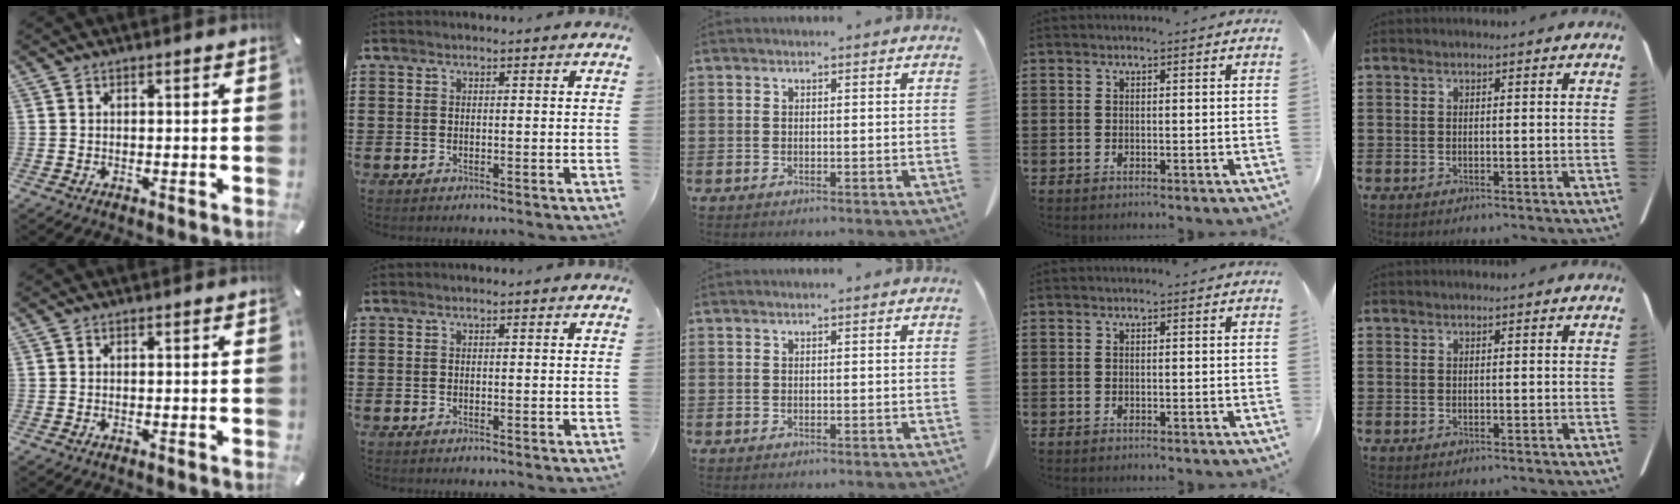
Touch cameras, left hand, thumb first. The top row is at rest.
{}